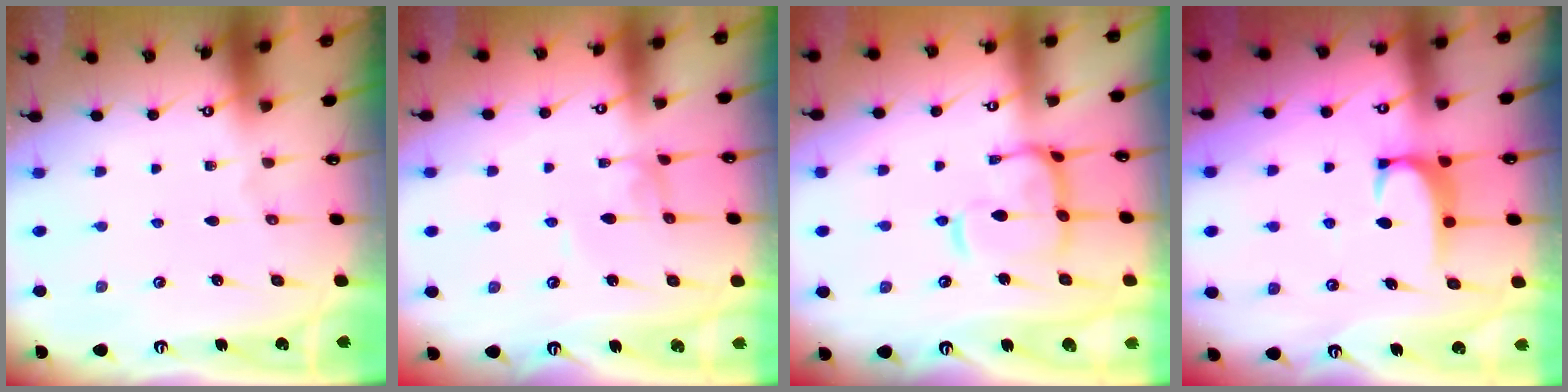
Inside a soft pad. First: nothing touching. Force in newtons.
{"total": 2.6, "press": 2.6, "slide": 0.0}
{"total": 8.9, "press": 8.8, "slide": 1.2}
{"total": 1.9, "press": 1.8, "slide": 0.5}